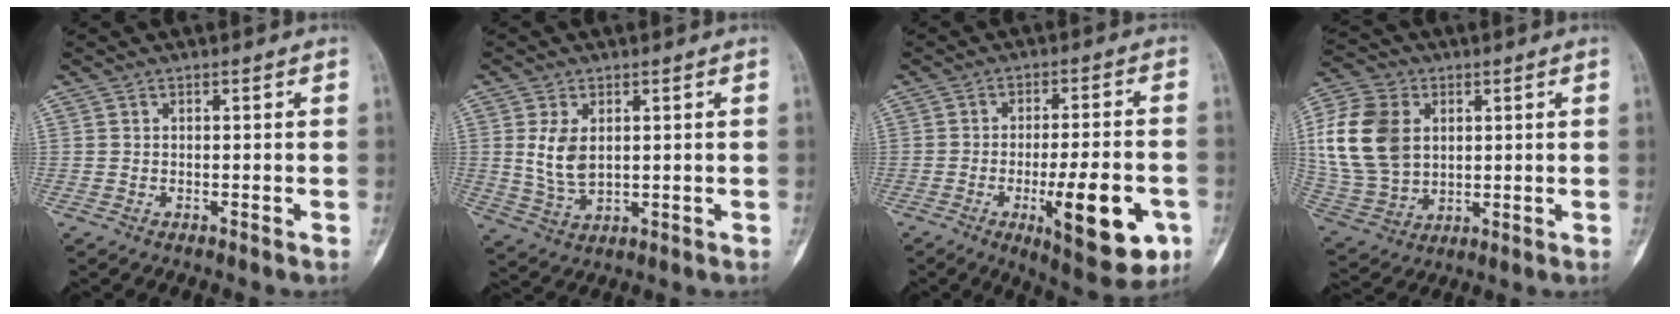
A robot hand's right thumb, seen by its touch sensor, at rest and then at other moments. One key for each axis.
{"total": 6.2, "fx": 1.3, "fy": 3.7, "fz": 4.8, "tx": -0.083, "ty": -0.011, "tz": 0.035}
{"total": 16.1, "fx": -5.3, "fy": 5.0, "fz": 14.4, "tx": -0.194, "ty": 0.008, "tz": -0.067}
{"total": 16.7, "fx": 3.3, "fy": 12.3, "fz": 10.8, "tx": -0.206, "ty": 0.000, "tz": 0.071}